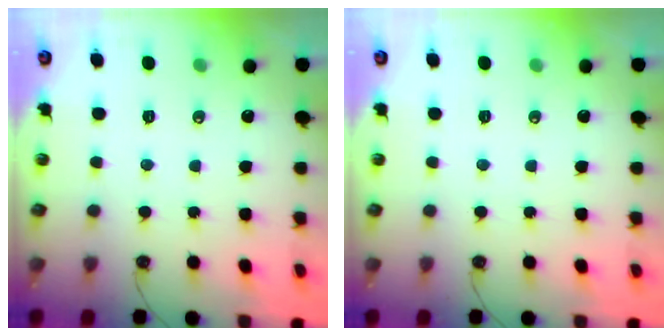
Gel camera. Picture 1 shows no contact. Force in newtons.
{"total": 0.0}